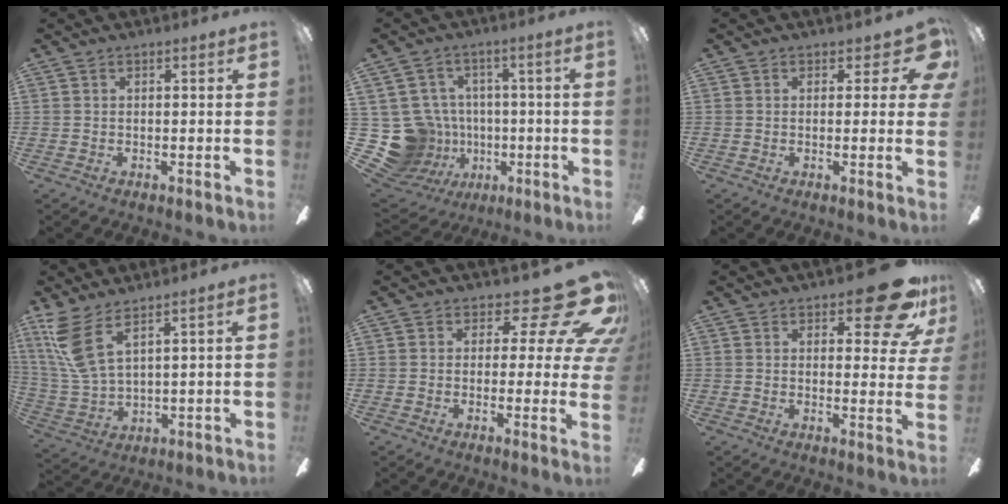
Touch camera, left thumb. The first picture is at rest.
{"total": 14.5, "force": [-2.2, 13.7, 4.3], "torque": [-0.135, 0.007, -0.011]}
{"total": 5.2, "force": [2.3, 2.9, 3.7], "torque": [-0.029, -0.012, 0.039]}
{"total": 10.4, "force": [6.2, 3.2, 7.7], "torque": [-0.179, -0.036, 0.117]}
{"total": 14.2, "force": [8.5, 5.7, 9.9], "torque": [-0.133, -0.060, 0.142]}
{"total": 14.2, "force": [8.5, 5.5, 10.0], "torque": [-0.124, -0.048, 0.142]}